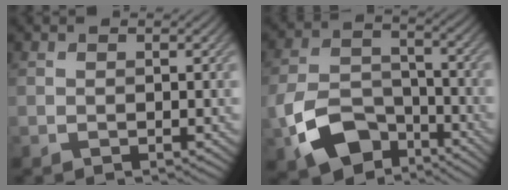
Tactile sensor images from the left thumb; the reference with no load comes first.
{"total": 10.4, "force": [-5.5, 6.5, 6.0], "torque": [-0.142, -0.021, -0.105]}